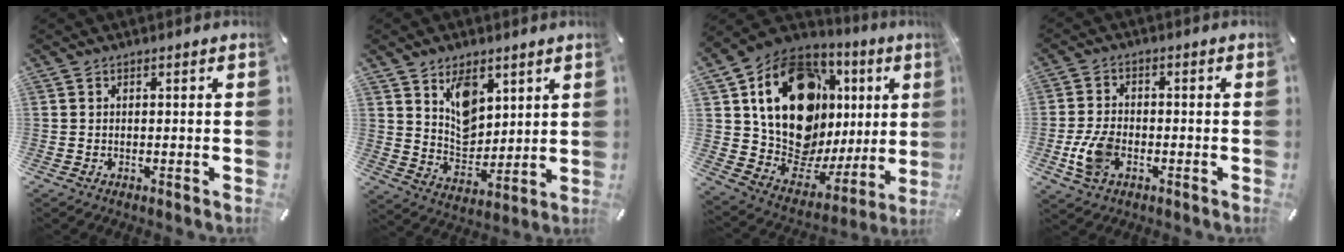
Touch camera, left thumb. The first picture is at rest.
{"total": 9.8, "force": [5.5, 6.7, 4.4], "torque": [-0.069, -0.029, 0.104]}
{"total": 24.2, "force": [8.7, 15.9, 16.0], "torque": [-0.271, -0.063, 0.170]}
{"total": 8.1, "force": [-2.4, 5.4, 5.6], "torque": [-0.126, 0.006, -0.043]}